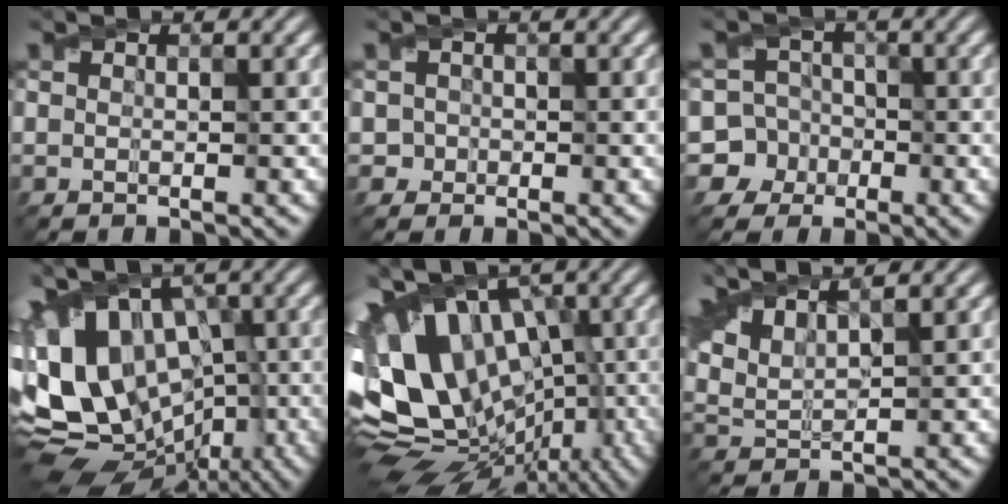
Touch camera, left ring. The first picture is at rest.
{"total": 1.5, "force": [-0.1, 1.5, 0.2], "torque": [0.012, 0.009, -0.002]}
{"total": 8.1, "force": [-2.6, 7.6, 1.0], "torque": [-0.032, 0.008, -0.069]}
{"total": 14.7, "force": [-0.8, 10.7, 10.1], "torque": [-0.181, 0.004, 0.016]}
{"total": 16.1, "force": [0.6, 11.0, 11.8], "torque": [-0.203, 0.011, 0.033]}
{"total": 4.4, "force": [3.5, 1.1, 2.4], "torque": [-0.070, 0.013, 0.078]}